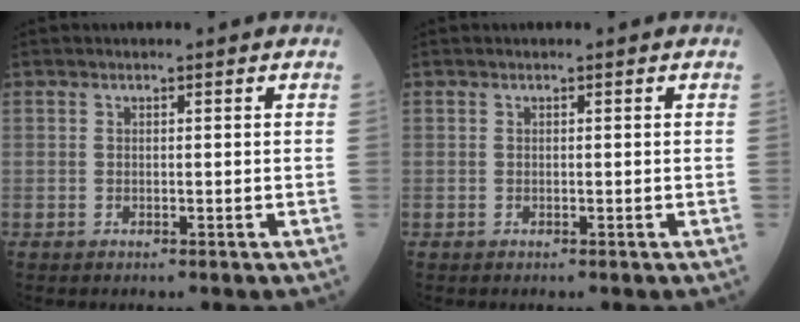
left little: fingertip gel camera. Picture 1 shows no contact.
{"total": 0.0}